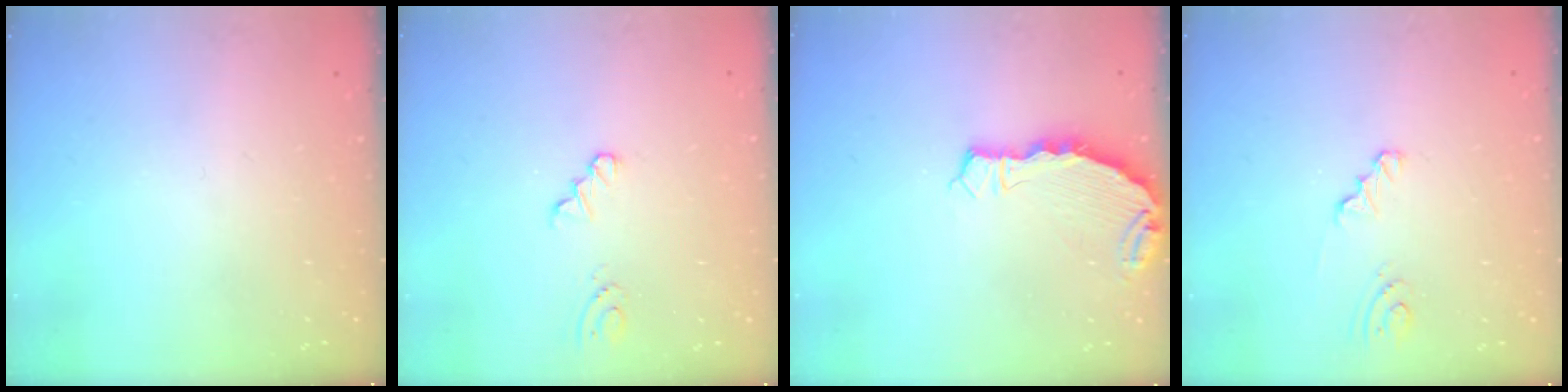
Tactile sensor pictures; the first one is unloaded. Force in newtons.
{"total": 0.0}
{"total": 5.2, "press": 5.2, "slide": 0.2}
{"total": 2.4, "press": 2.4, "slide": 0.3}